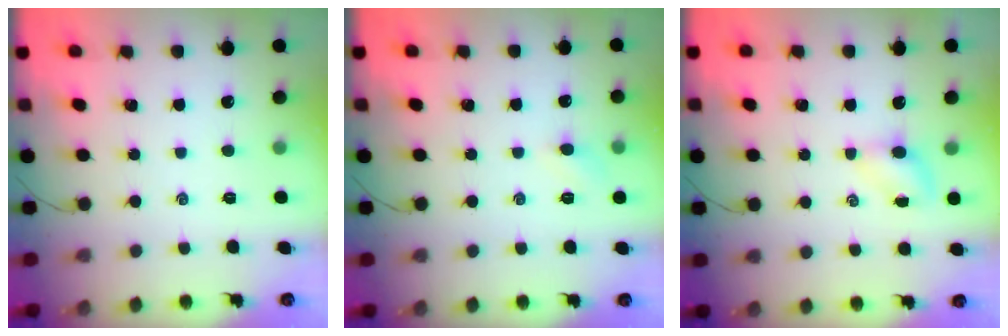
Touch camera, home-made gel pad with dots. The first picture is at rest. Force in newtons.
{"total": 4.1, "press": 3.9, "slide": 1.3}
{"total": 3.9, "press": 3.8, "slide": 1.0}